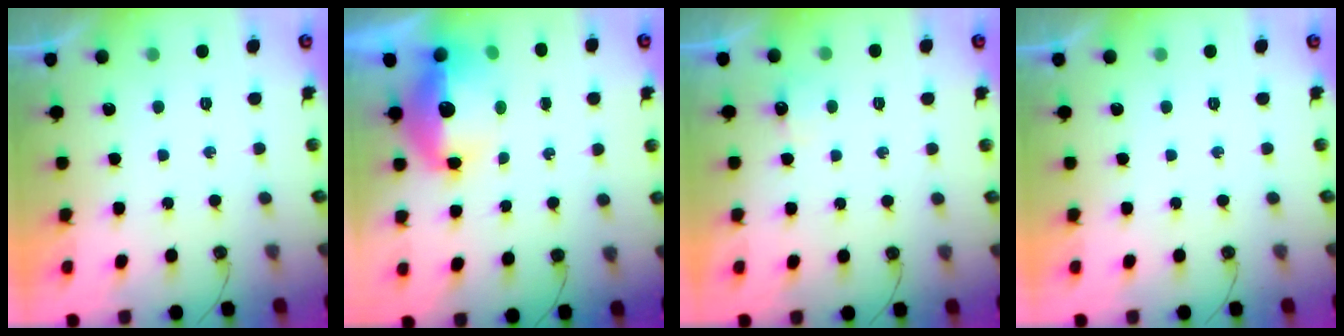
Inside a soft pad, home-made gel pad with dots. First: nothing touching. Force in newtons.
{"total": 14.3, "press": 14.2, "slide": 1.3}
{"total": 2.7, "press": 2.6, "slide": 0.4}
{"total": 0.0}